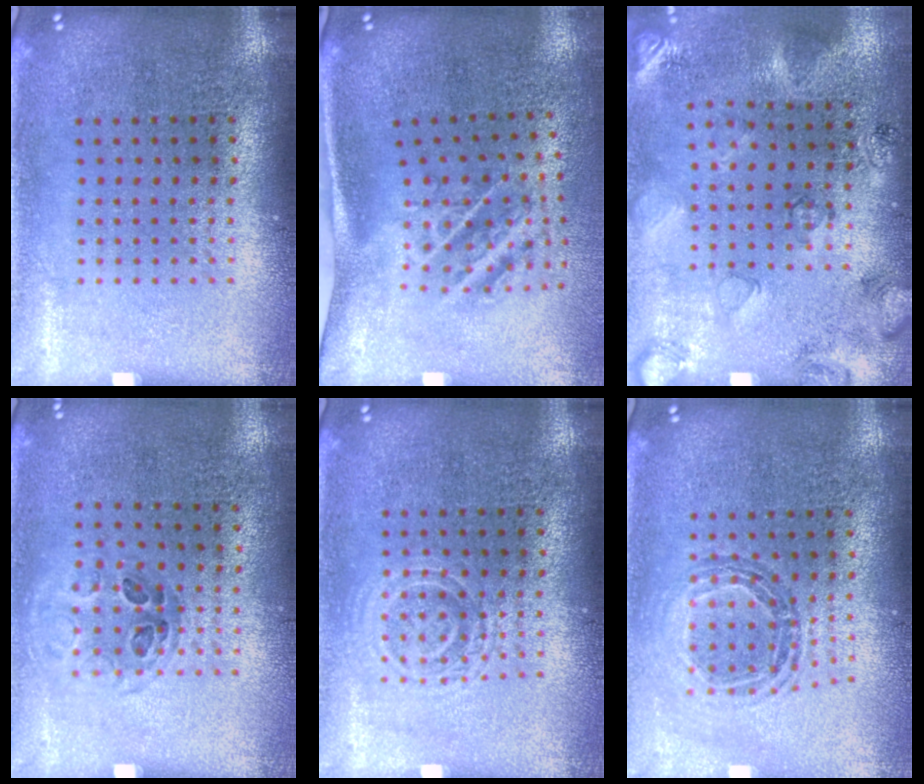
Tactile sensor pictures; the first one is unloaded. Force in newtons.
{"total": 1.9, "press": 1.1, "slide": 1.6}
{"total": 2.6, "press": 1.8, "slide": 1.9}
{"total": 1.0, "press": 0.7, "slide": 0.6}
{"total": 1.7, "press": 1.7, "slide": 0.4}
{"total": 0.9, "press": 0.9, "slide": 0.2}